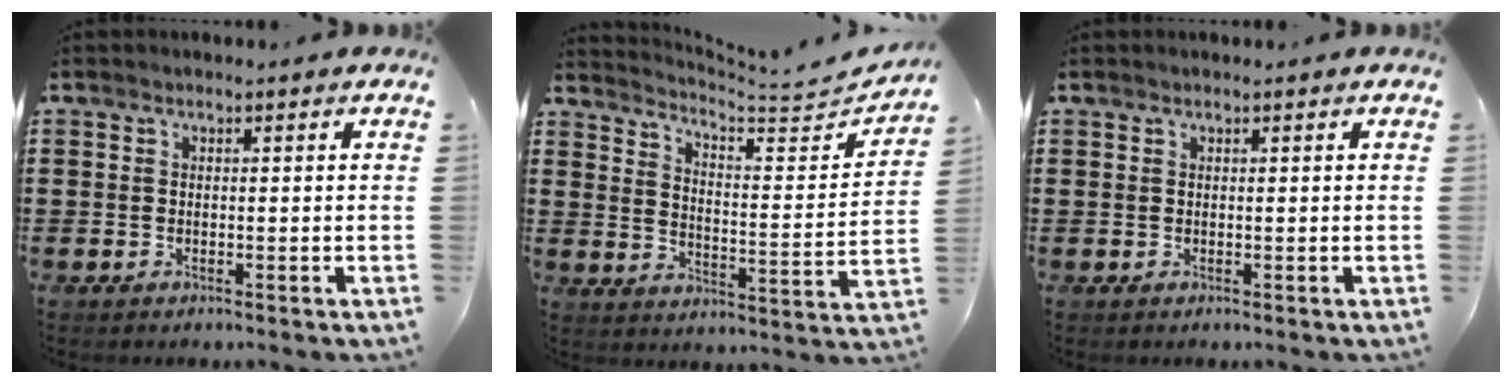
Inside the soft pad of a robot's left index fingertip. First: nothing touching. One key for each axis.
{"total": 4.0, "fx": 3.8, "fy": -0.4, "fz": 1.4, "tx": -0.041, "ty": -0.039, "tz": 0.054}
{"total": 0.0}